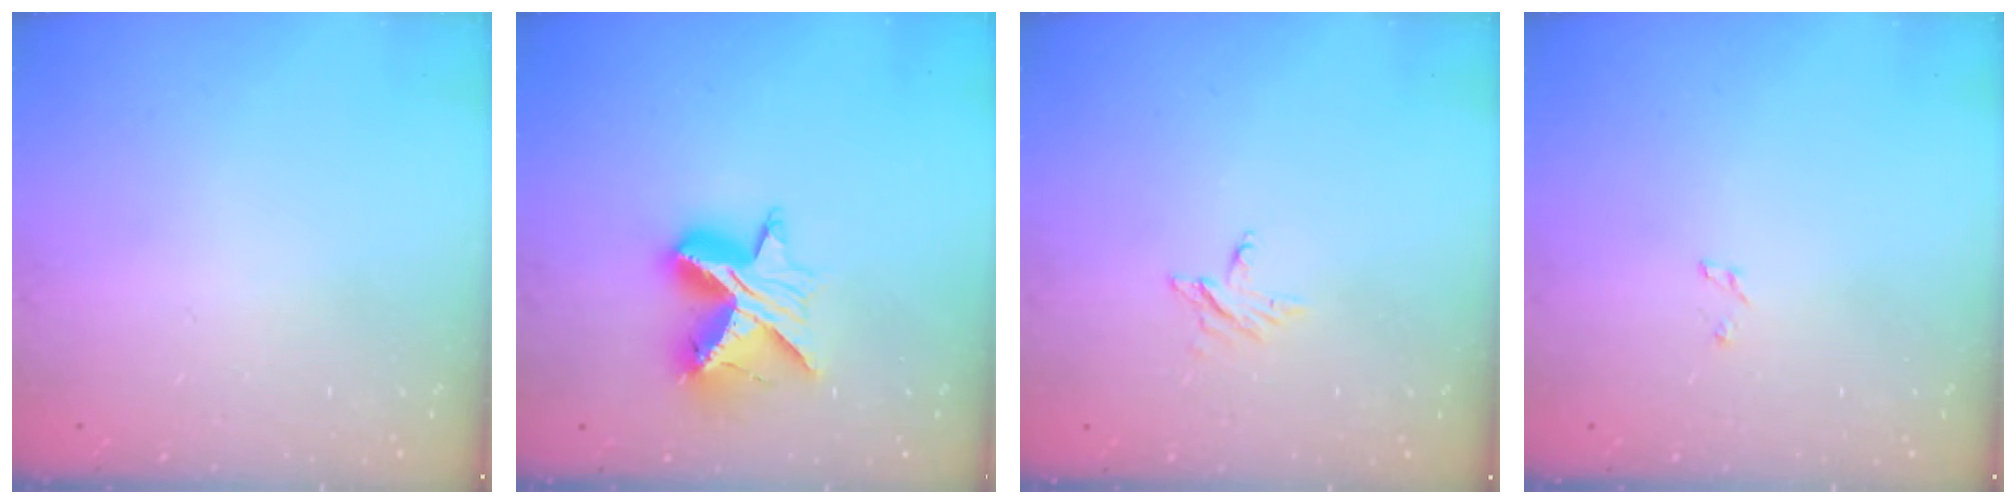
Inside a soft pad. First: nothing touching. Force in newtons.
{"total": 11.0, "press": 11.0, "slide": 0.8}
{"total": 2.4, "press": 2.4, "slide": 0.2}
{"total": 1.5, "press": 1.5, "slide": 0.2}